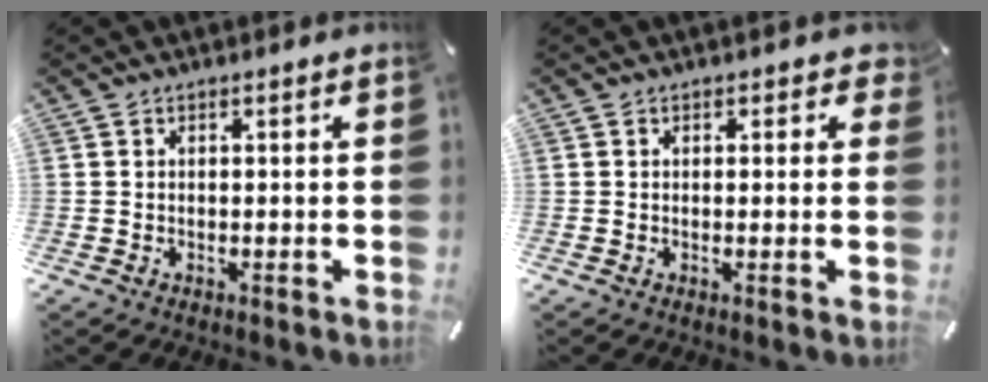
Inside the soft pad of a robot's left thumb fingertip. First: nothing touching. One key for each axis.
{"total": 1.5, "fx": 0.1, "fy": 1.3, "fz": 0.8, "tx": -0.001, "ty": 0.000, "tz": -0.003}